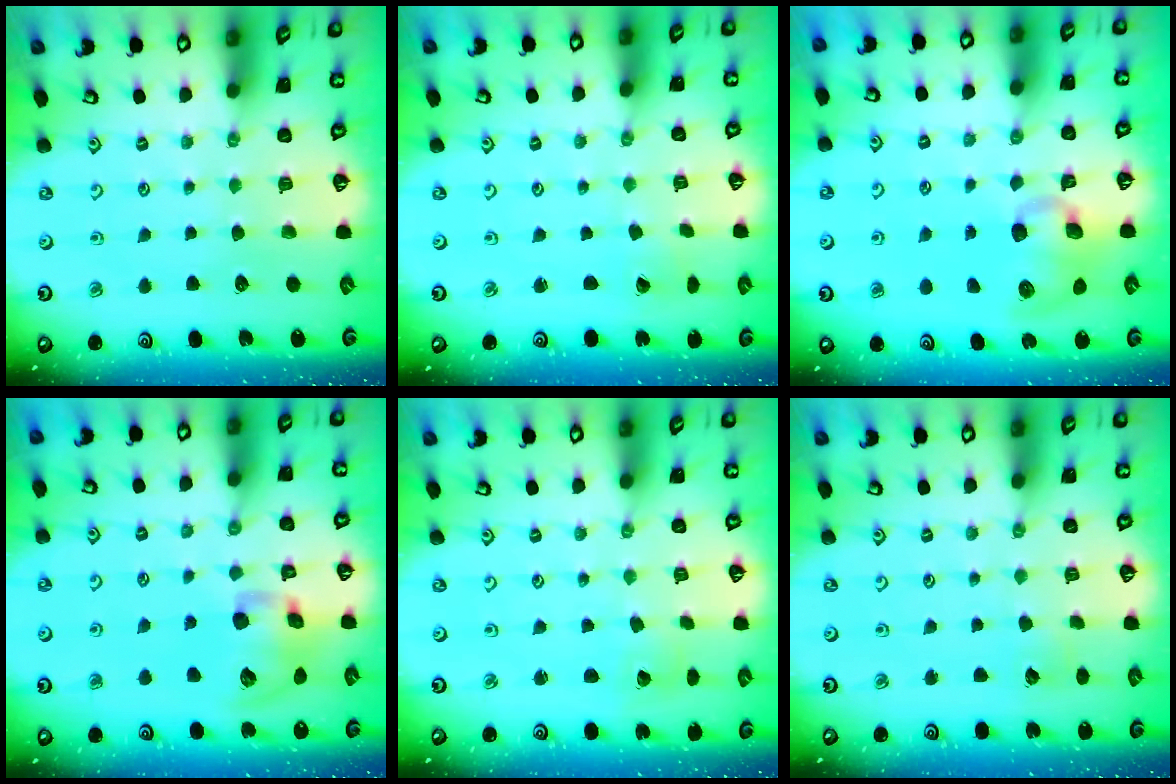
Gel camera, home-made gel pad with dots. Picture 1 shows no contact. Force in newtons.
{"total": 1.2, "press": 1.2, "slide": 0.0}
{"total": 11.3, "press": 11.2, "slide": 1.2}
{"total": 13.2, "press": 13.0, "slide": 2.1}
{"total": 2.3, "press": 2.3, "slide": 0.2}
{"total": 2.8, "press": 2.8, "slide": 0.2}